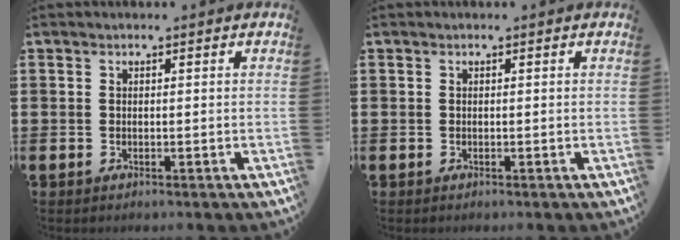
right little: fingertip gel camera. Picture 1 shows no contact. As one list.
[{"total": 0.0}]